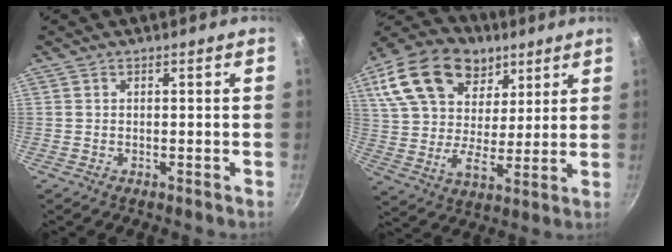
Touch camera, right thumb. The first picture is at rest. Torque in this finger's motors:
{"motor_torque": [0.12, 4.16, 1.38, 0.18, 0.21]}